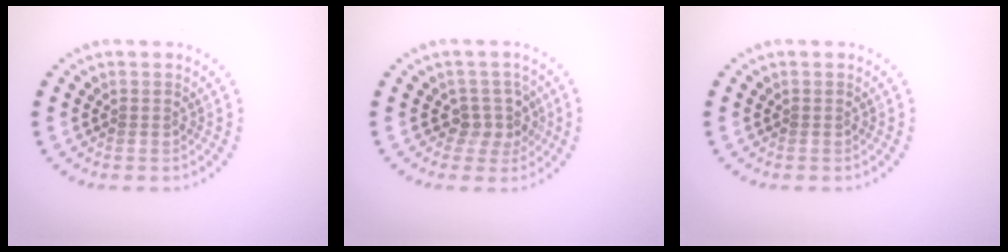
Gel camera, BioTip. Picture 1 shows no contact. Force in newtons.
{"total": 2.5, "press": 2.0, "slide": 1.6}
{"total": 0.0}